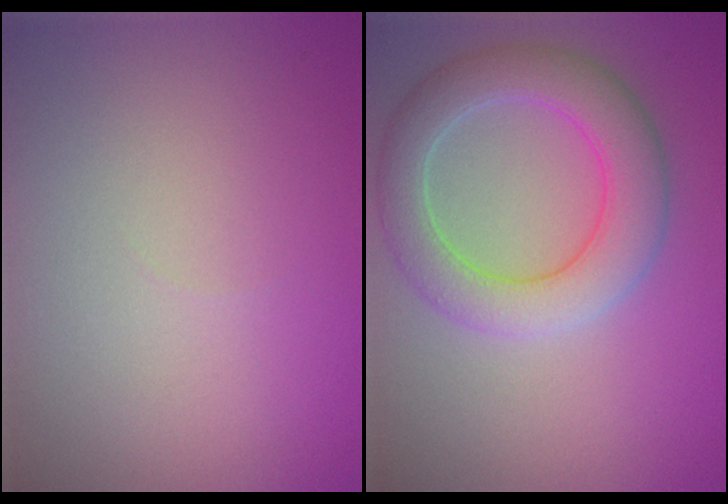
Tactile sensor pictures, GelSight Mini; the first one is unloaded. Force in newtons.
{"total": 5.9, "press": 5.9, "slide": 0.3}